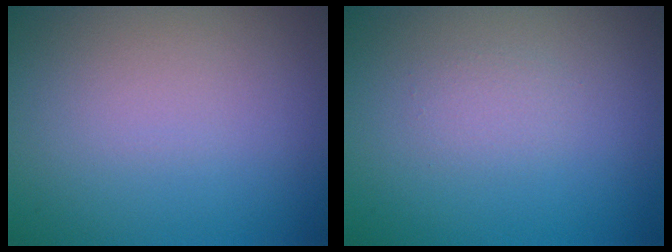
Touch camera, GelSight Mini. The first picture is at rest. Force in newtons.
{"total": 1.0, "press": 1.0, "slide": 0.0}